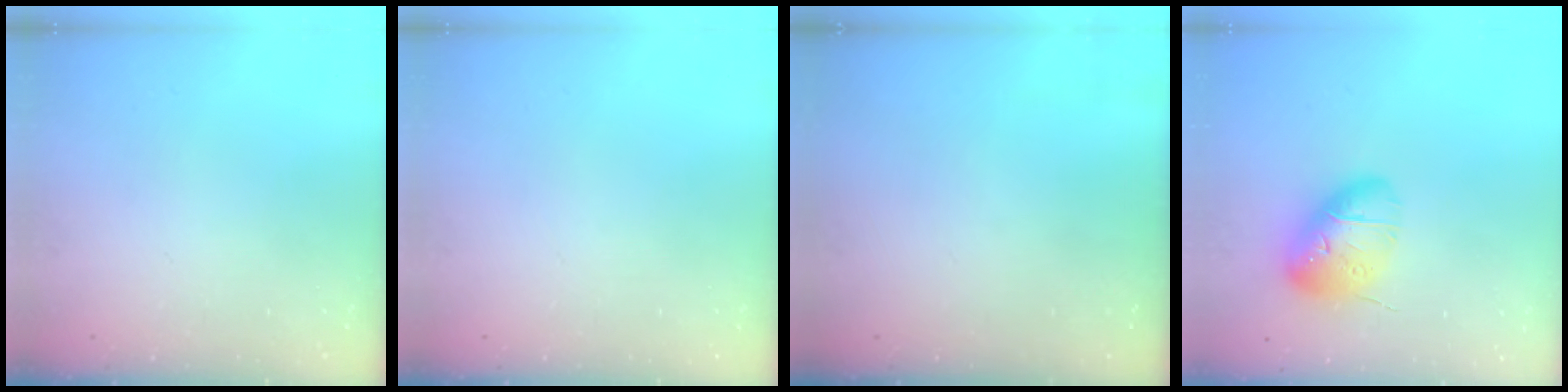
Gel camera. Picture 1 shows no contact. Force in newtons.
{"total": 0.0}
{"total": 0.0}
{"total": 16.2, "press": 16.0, "slide": 3.0}